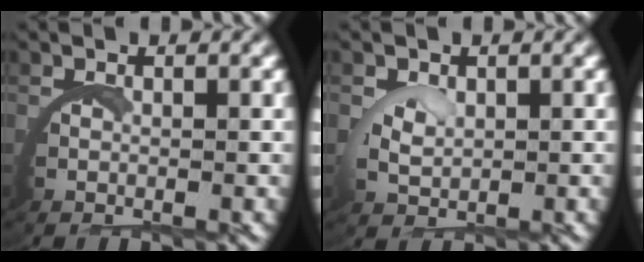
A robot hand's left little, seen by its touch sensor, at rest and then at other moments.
{"total": 1.7, "force": [1.1, 0.7, 1.0], "torque": [-0.033, -0.007, 0.027]}